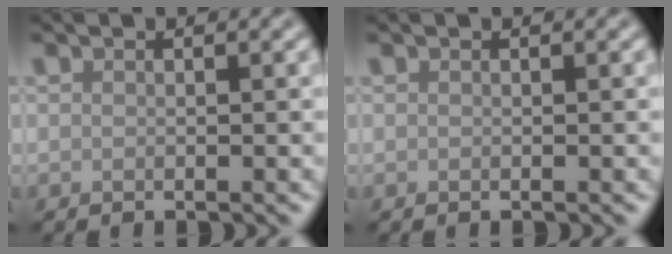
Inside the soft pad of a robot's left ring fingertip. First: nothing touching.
{"total": 0.0}